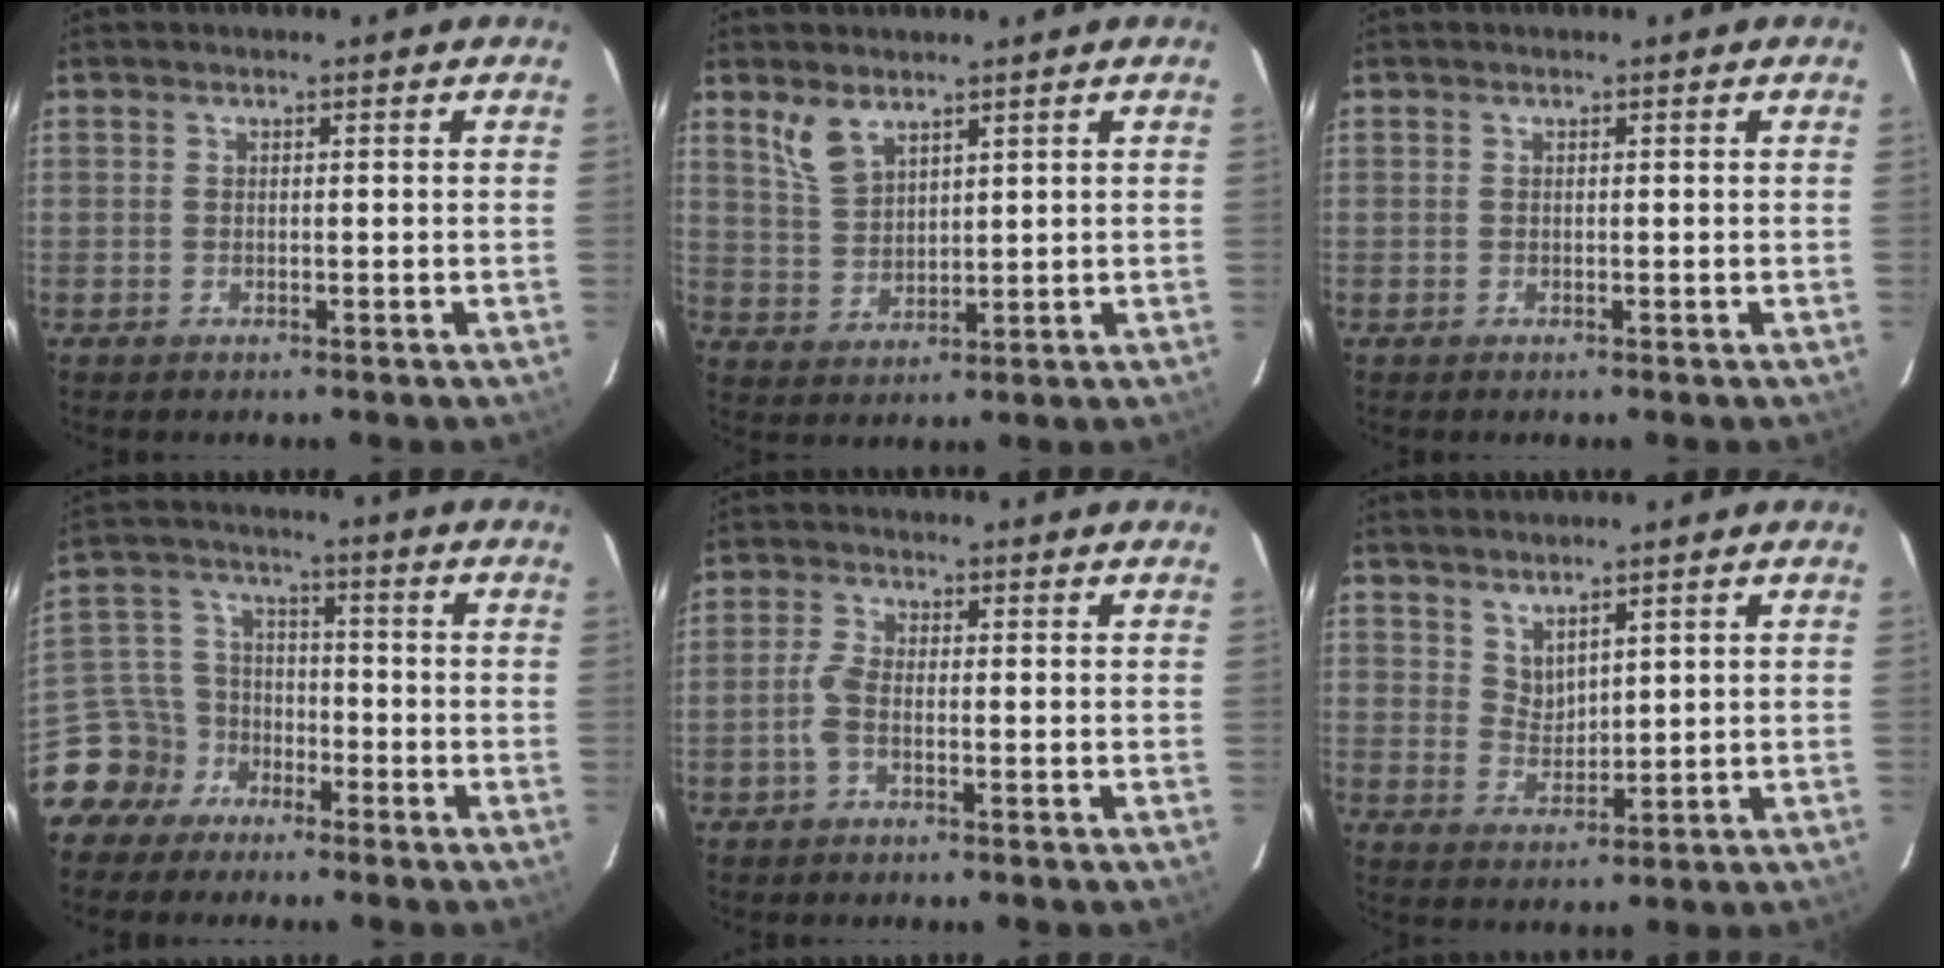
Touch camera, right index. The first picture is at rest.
{"total": 5.6, "force": [4.0, 2.5, 3.0], "torque": [-0.061, 0.004, 0.089]}
{"total": 0.0}
{"total": 9.5, "force": [-6.7, 6.7, 0.8], "torque": [-0.035, 0.036, -0.133]}
{"total": 3.0, "force": [-1.2, 1.0, 2.5], "torque": [-0.067, 0.005, -0.025]}
{"total": 3.9, "force": [3.1, 1.6, 1.6], "torque": [-0.023, -0.006, 0.062]}